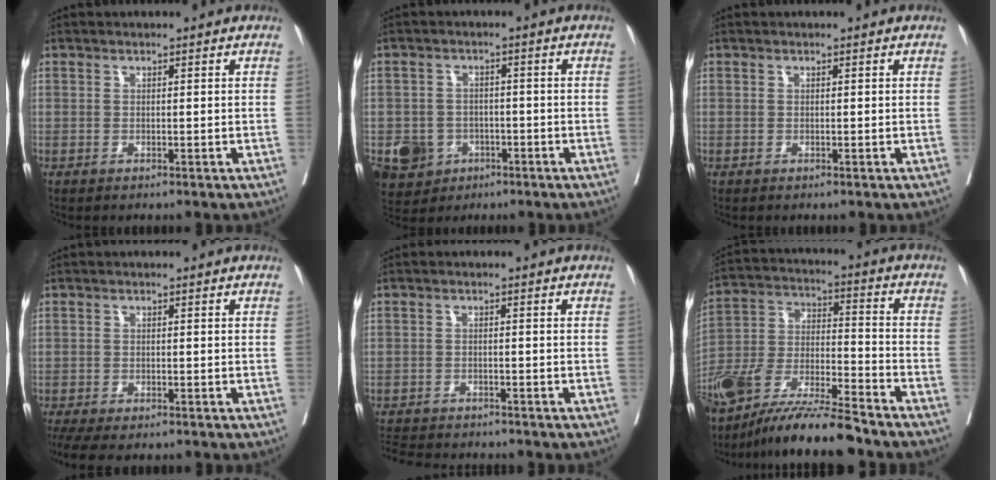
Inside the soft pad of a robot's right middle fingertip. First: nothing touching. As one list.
[{"total": 6.8, "force": [-3.0, 5.8, 1.9], "torque": [-0.040, 0.004, -0.039]}, {"total": 0.0}, {"total": 7.8, "force": [-6.1, 2.5, 4.1], "torque": [-0.072, -0.007, -0.094]}, {"total": 8.3, "force": [-7.8, 1.5, 2.5], "torque": [-0.038, -0.008, -0.116]}, {"total": 16.6, "force": [-13.7, 1.5, 9.4], "torque": [-0.200, -0.018, -0.256]}]